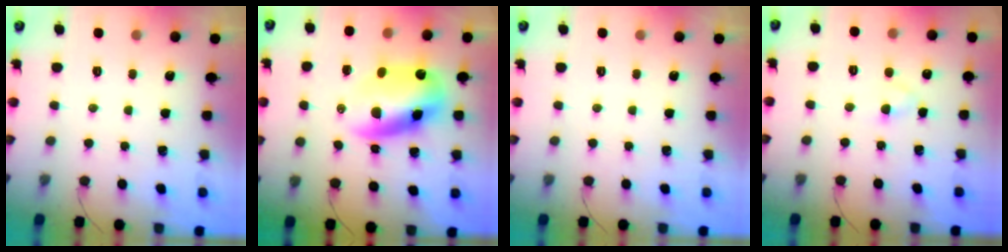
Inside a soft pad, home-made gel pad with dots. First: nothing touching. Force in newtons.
{"total": 10.9, "press": 10.7, "slide": 2.2}
{"total": 0.0}
{"total": 2.4, "press": 2.2, "slide": 1.0}